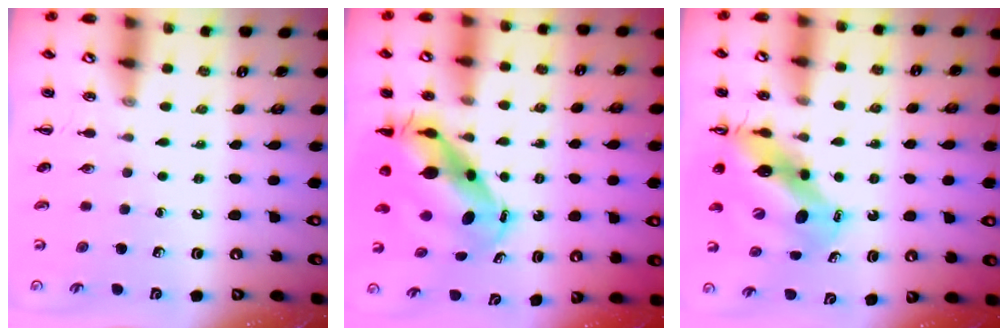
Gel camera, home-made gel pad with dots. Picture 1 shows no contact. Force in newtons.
{"total": 10.8, "press": 10.6, "slide": 2.4}
{"total": 10.6, "press": 10.1, "slide": 3.1}